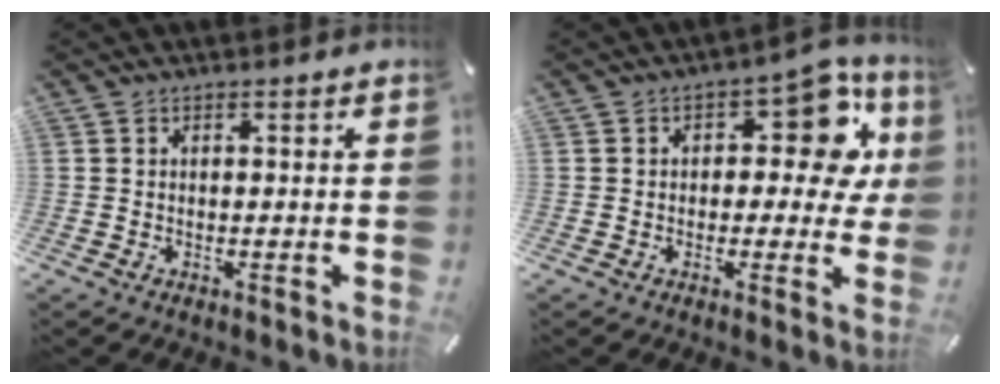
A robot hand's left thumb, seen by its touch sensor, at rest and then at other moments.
{"total": 12.8, "force": [4.3, 7.1, 9.7], "torque": [-0.108, -0.028, 0.070]}